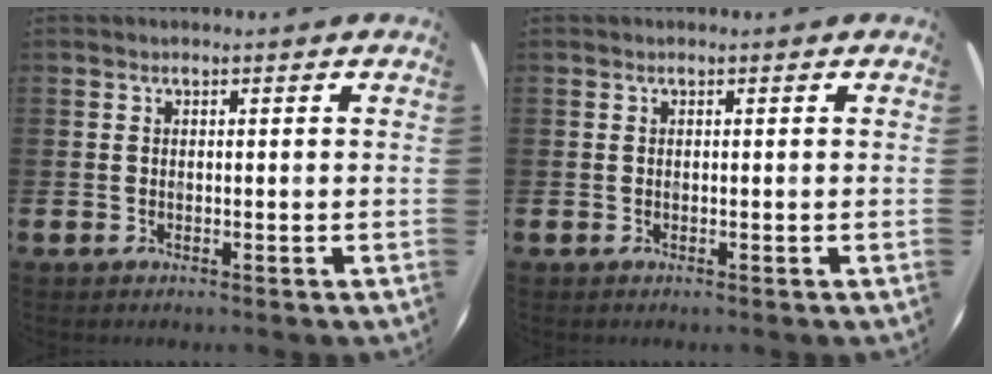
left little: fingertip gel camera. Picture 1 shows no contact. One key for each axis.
{"total": 0.0}